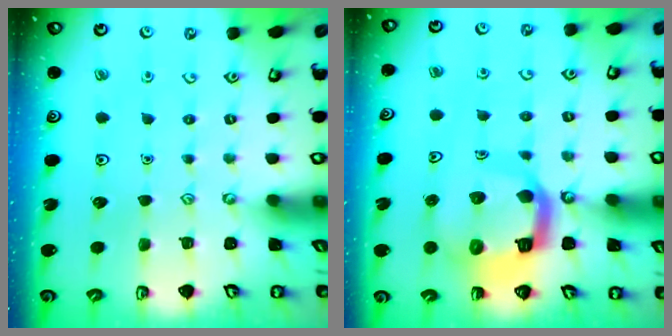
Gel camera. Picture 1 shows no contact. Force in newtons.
{"total": 14.1, "press": 14.0, "slide": 1.8}